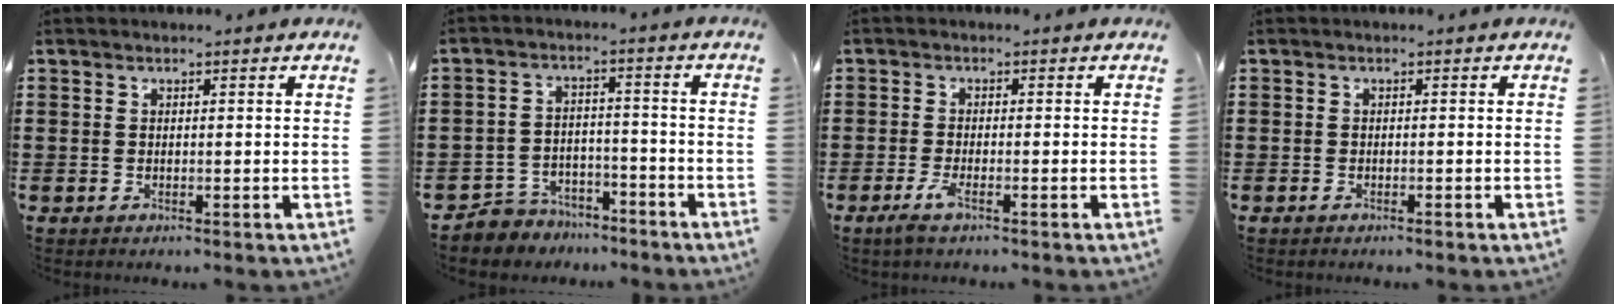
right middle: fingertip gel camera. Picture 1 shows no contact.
{"total": 4.6, "force": [-4.3, 1.4, -0.1], "torque": [-0.013, 0.005, -0.094]}
{"total": 2.6, "force": [-1.2, 0.5, 2.2], "torque": [-0.059, -0.010, -0.028]}
{"total": 0.5, "force": [-0.4, 0.1, 0.3], "torque": [-0.008, -0.001, -0.007]}